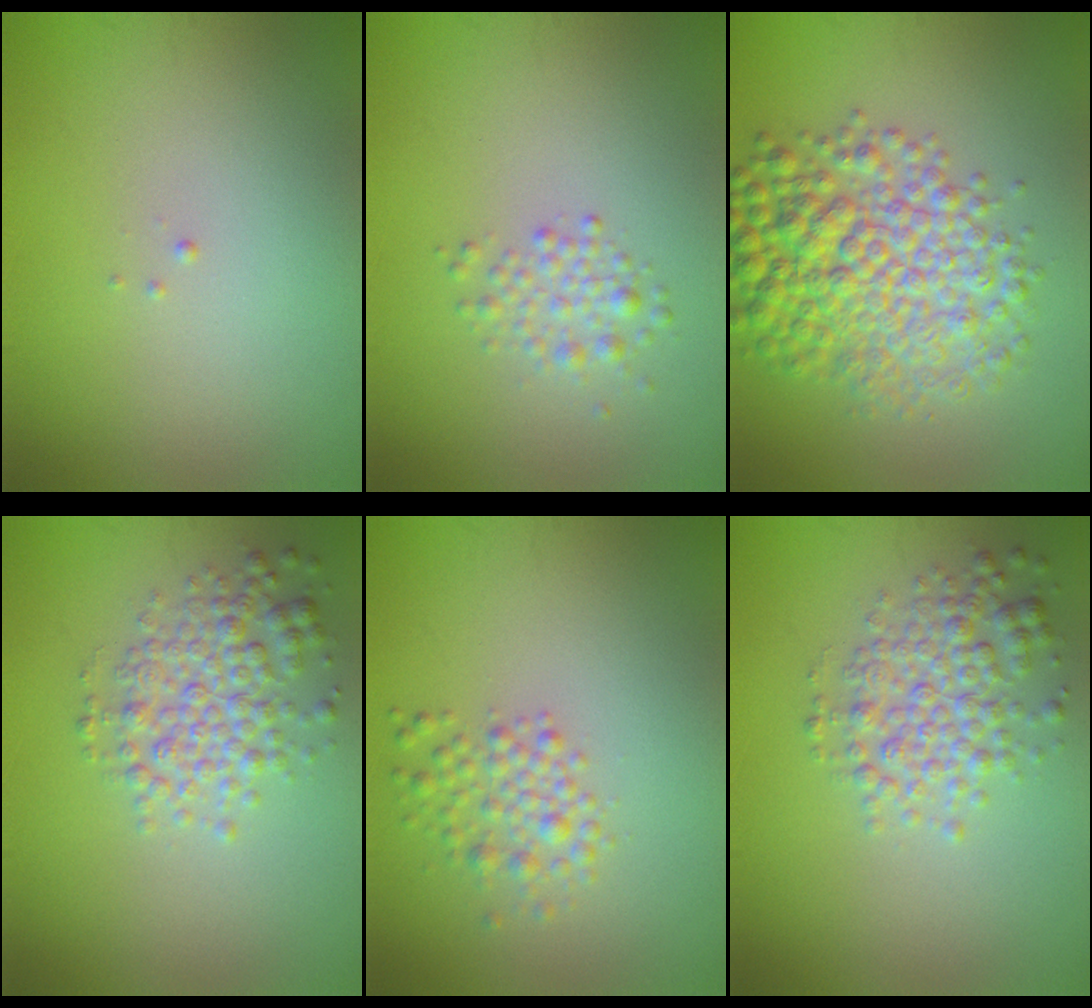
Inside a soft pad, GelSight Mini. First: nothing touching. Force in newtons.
{"total": 1.8, "press": 1.8, "slide": 0.1}
{"total": 7.9, "press": 7.9, "slide": 0.1}
{"total": 3.8, "press": 3.8, "slide": 0.1}
{"total": 2.3, "press": 2.3, "slide": 0.0}
{"total": 3.8, "press": 3.8, "slide": 0.1}